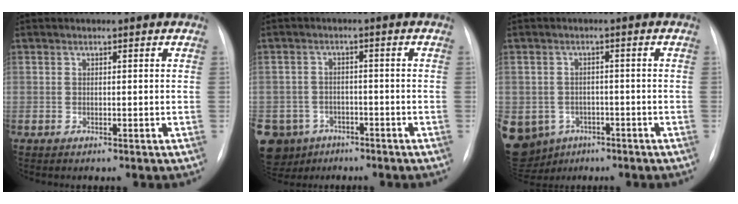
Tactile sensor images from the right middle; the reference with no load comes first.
{"total": 10.8, "force": [-6.4, 8.5, 2.1], "torque": [-0.070, 0.007, -0.090]}
{"total": 14.3, "force": [-6.7, 11.9, 4.4], "torque": [-0.144, 0.007, -0.081]}